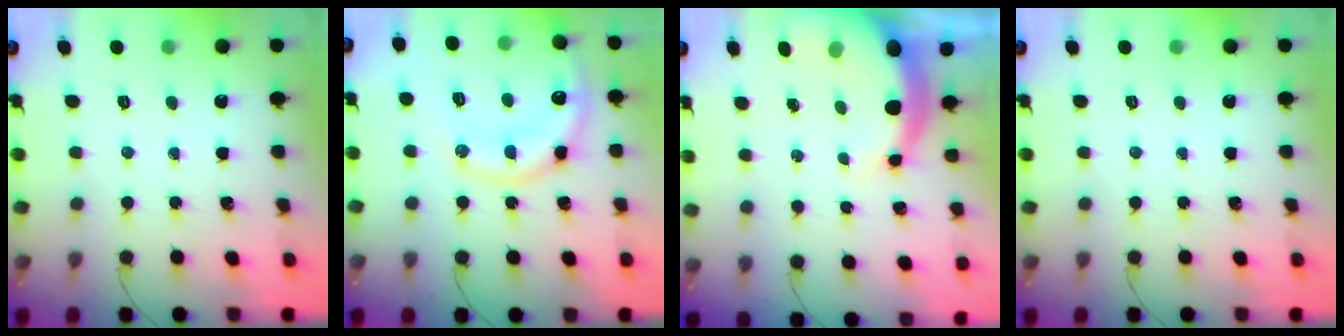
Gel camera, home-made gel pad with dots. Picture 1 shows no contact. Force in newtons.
{"total": 16.3, "press": 16.2, "slide": 1.7}
{"total": 8.6, "press": 8.5, "slide": 1.6}
{"total": 0.0}